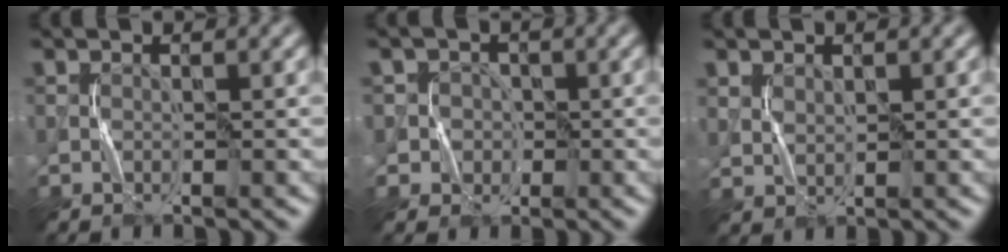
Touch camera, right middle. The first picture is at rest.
{"total": 4.0, "force": [0.0, 3.9, 0.6], "torque": [0.005, 0.019, -0.009]}
{"total": 1.4, "force": [0.8, 0.8, 0.7], "torque": [-0.021, -0.002, 0.024]}